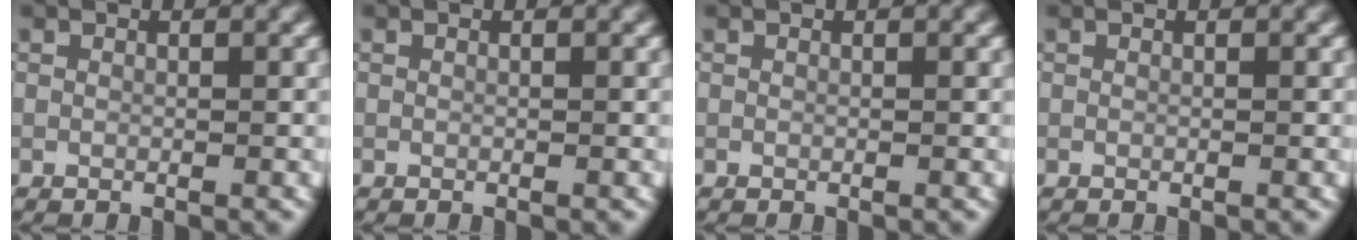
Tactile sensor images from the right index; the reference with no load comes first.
{"total": 0.0}
{"total": 0.0}
{"total": 0.0}